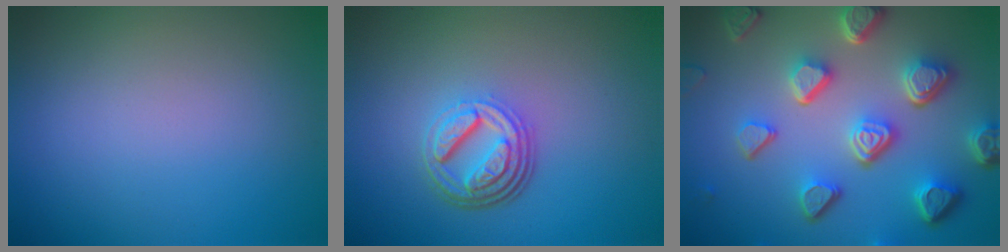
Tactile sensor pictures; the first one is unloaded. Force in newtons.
{"total": 4.9, "press": 3.5, "slide": 3.4}
{"total": 7.5, "press": 5.6, "slide": 5.0}